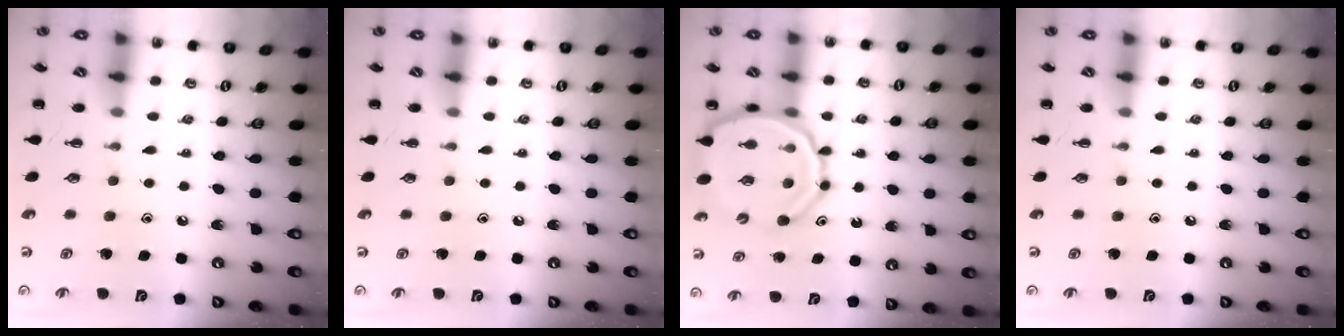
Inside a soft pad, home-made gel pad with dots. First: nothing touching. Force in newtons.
{"total": 0.0}
{"total": 15.2, "press": 14.8, "slide": 3.4}
{"total": 0.0}